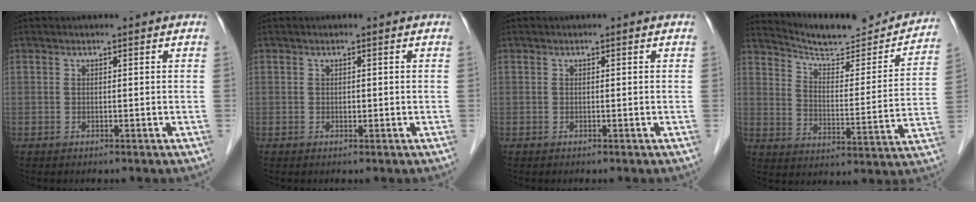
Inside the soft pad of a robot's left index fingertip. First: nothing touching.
{"total": 0.5, "force": [-0.3, 0.3, 0.3], "torque": [-0.004, -0.003, -0.006]}
{"total": 0.0}
{"total": 18.7, "force": [17.8, 2.6, 5.1], "torque": [-0.073, -0.040, 0.244]}